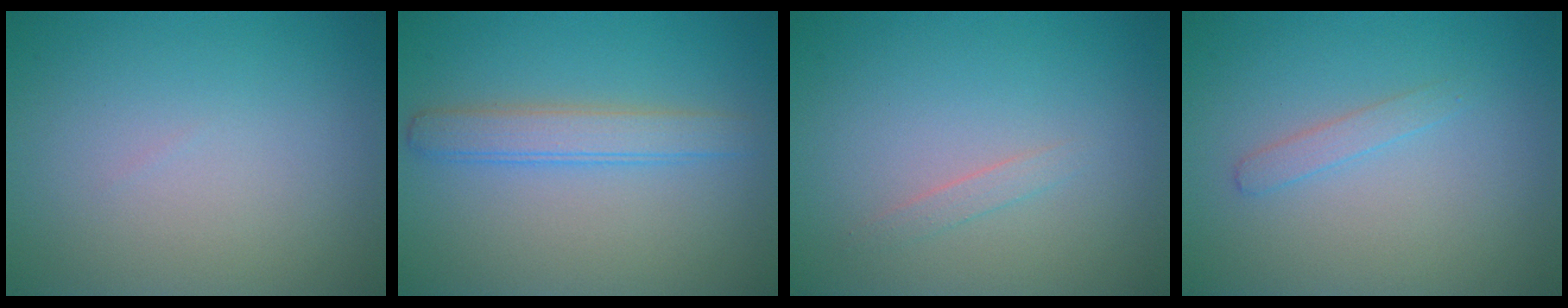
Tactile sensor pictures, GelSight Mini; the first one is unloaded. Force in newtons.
{"total": 2.9, "press": 2.9, "slide": 0.1}
{"total": 0.9, "press": 0.9, "slide": 0.1}
{"total": 1.2, "press": 1.2, "slide": 0.0}